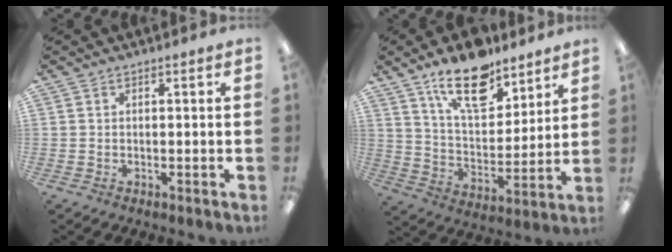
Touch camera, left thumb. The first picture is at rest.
{"total": 16.9, "force": [12.1, 7.4, 9.2], "torque": [-0.140, -0.066, 0.208]}